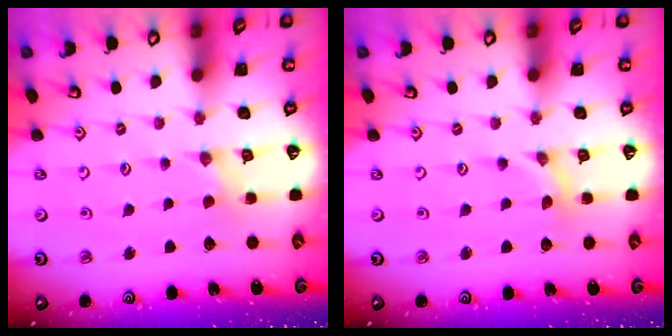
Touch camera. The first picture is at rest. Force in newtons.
{"total": 0.0}